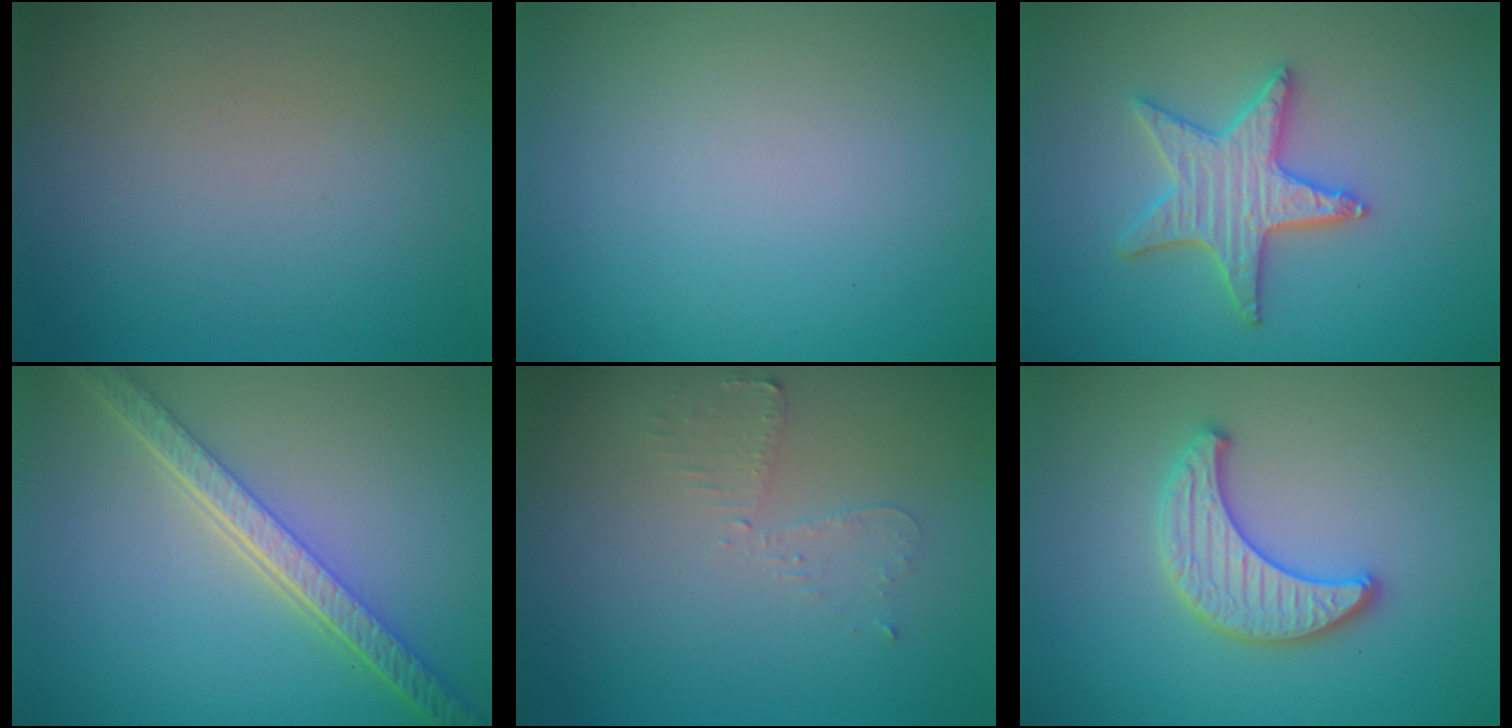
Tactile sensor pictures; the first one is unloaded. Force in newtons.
{"total": 0.0}
{"total": 3.8, "press": 3.7, "slide": 0.7}
{"total": 5.7, "press": 4.3, "slide": 3.7}
{"total": 1.9, "press": 1.9, "slide": 0.4}
{"total": 3.3, "press": 3.3, "slide": 0.3}